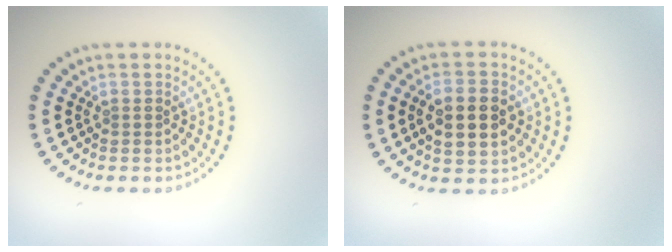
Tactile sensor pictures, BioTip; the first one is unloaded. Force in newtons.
{"total": 4.8, "press": 4.8, "slide": 0.2}